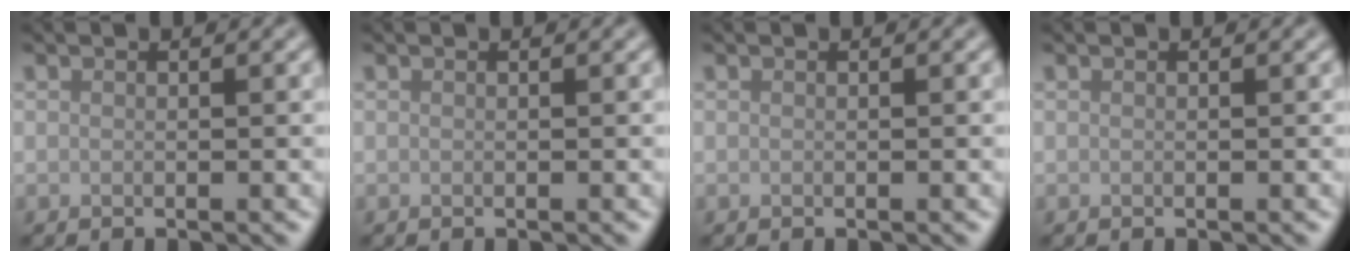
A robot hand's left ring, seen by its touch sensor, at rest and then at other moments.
{"total": 0.0}
{"total": 0.0}
{"total": 0.0}